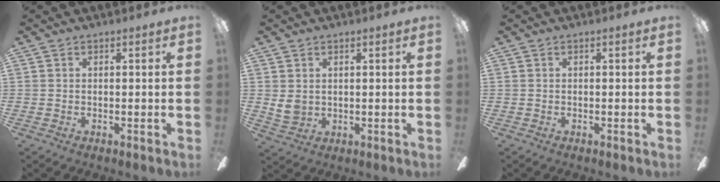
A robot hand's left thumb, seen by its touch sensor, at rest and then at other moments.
{"total": 3.8, "force": [1.9, 2.9, 1.7], "torque": [-0.034, -0.005, 0.034]}
{"total": 0.0}